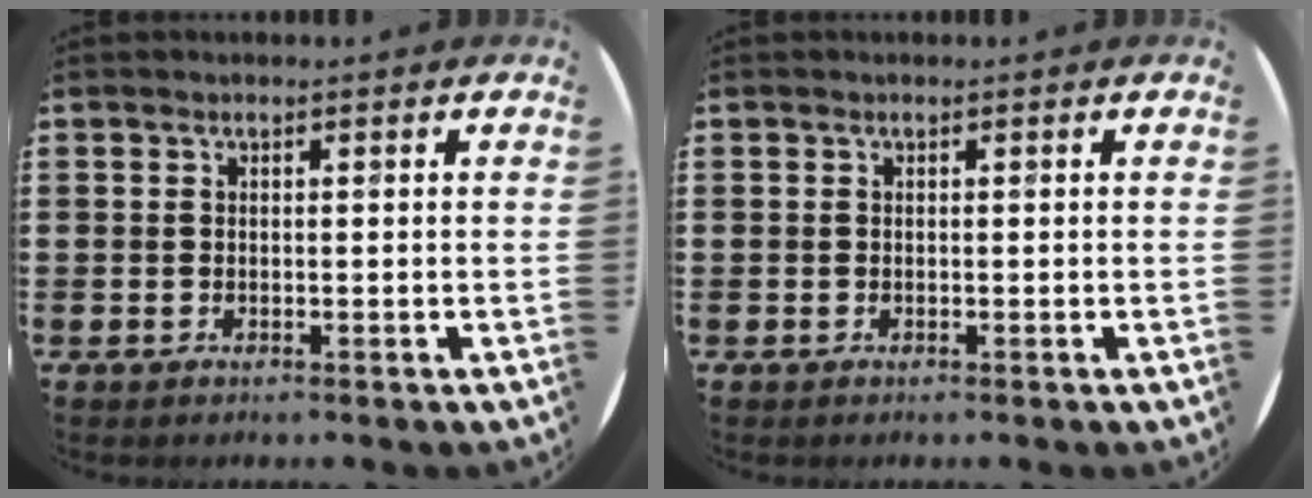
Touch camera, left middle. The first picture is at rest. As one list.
[{"total": 0.0}]